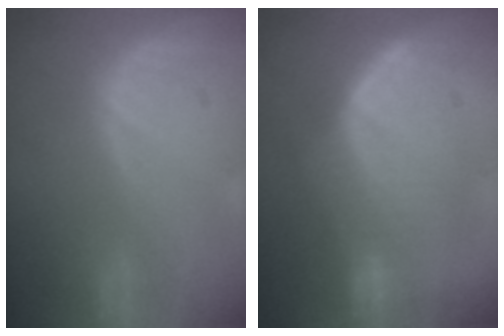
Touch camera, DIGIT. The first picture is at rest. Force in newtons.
{"total": 8.9, "press": 8.7, "slide": 2.0}